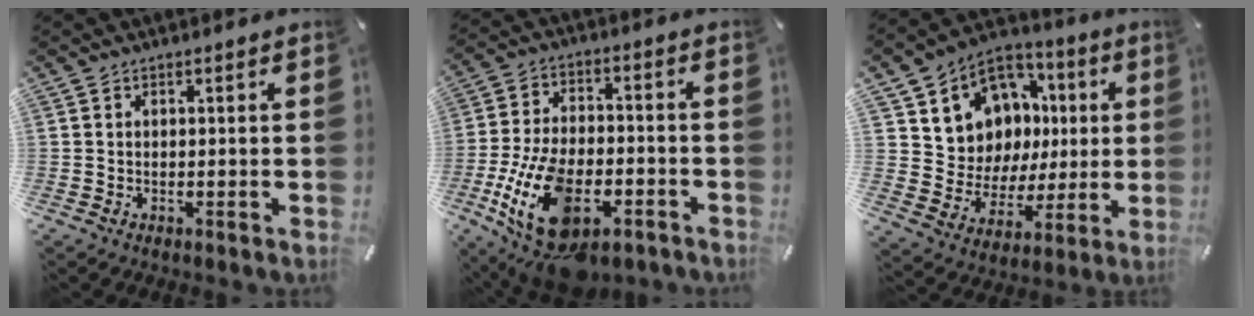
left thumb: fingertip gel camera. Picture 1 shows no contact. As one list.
[{"total": 18.9, "force": [-8.1, 10.1, 13.8], "torque": [-0.280, 0.035, -0.131]}, {"total": 10.6, "force": [3.6, 9.9, 1.2], "torque": [-0.031, -0.045, 0.083]}]